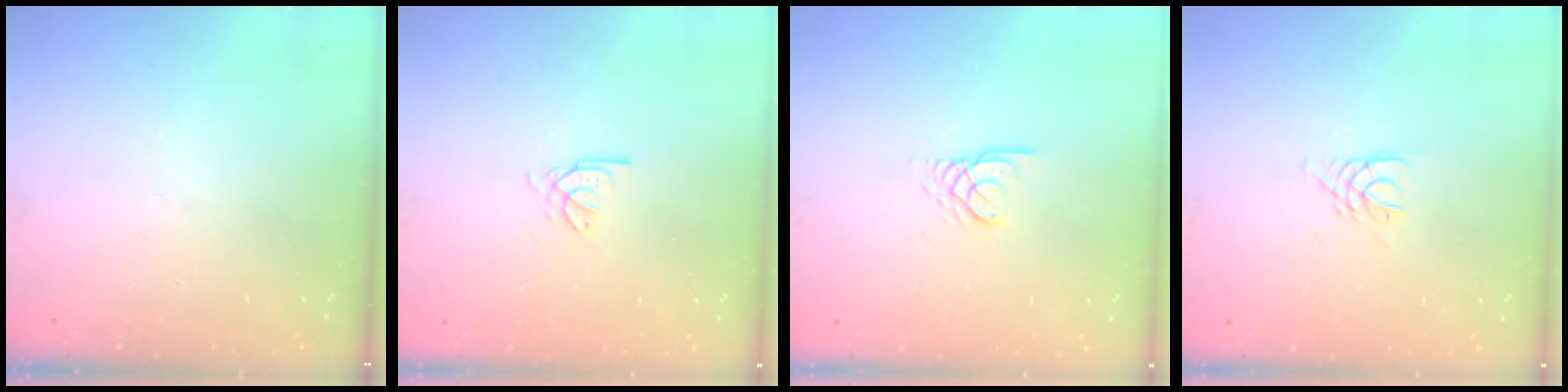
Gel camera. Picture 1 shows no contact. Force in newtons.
{"total": 2.7, "press": 2.7, "slide": 0.4}
{"total": 2.4, "press": 2.4, "slide": 0.1}
{"total": 3.0, "press": 2.9, "slide": 0.4}